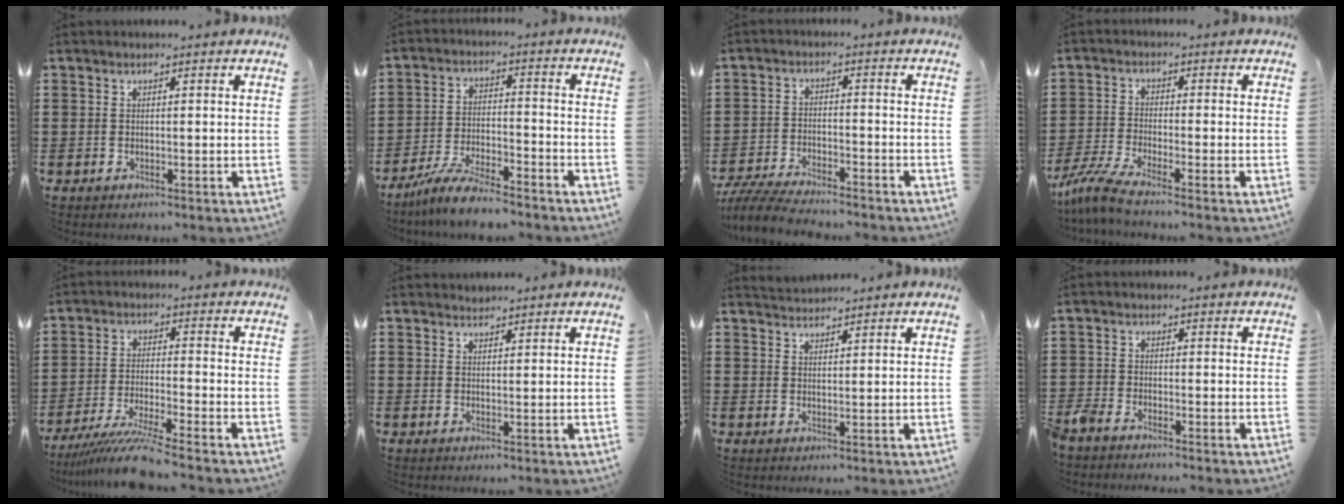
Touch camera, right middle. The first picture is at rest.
{"total": 7.1, "force": [-6.4, 0.5, 3.0], "torque": [-0.072, -0.003, -0.124]}
{"total": 5.9, "force": [-5.6, 0.5, 1.8], "torque": [-0.047, -0.006, -0.111]}
{"total": 4.1, "force": [-3.5, -0.1, 2.2], "torque": [-0.069, -0.019, -0.074]}
{"total": 7.3, "force": [-6.3, -0.5, 3.6], "torque": [-0.079, -0.021, -0.122]}
{"total": 1.0, "force": [1.0, 0.2, -0.2], "torque": [0.002, 0.001, 0.019]}
{"total": 2.0, "force": [2.0, 0.2, -0.1], "torque": [-0.004, 0.004, 0.039]}
{"total": 2.8, "force": [-2.7, 0.5, 0.6], "torque": [-0.042, -0.008, -0.065]}